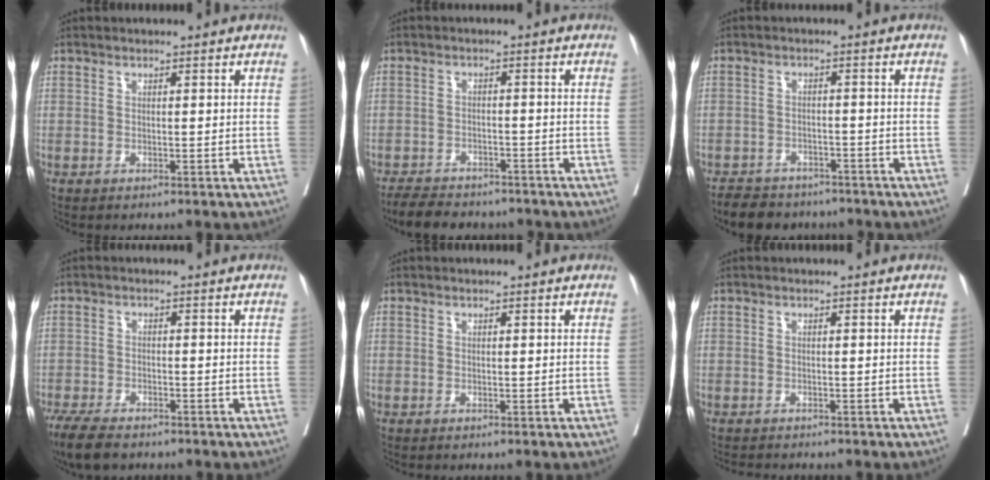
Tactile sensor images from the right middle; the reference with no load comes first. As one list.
[{"total": 9.0, "force": [-8.0, 2.8, 3.0], "torque": [-0.047, -0.005, -0.115]}, {"total": 8.2, "force": [-7.1, 3.5, 2.0], "torque": [-0.031, -0.001, -0.102]}, {"total": 6.8, "force": [-5.4, 2.1, 3.5], "torque": [-0.061, -0.014, -0.093]}, {"total": 0.0}, {"total": 2.8, "force": [-2.6, 0.4, 0.8], "torque": [-0.010, -0.007, -0.039]}]